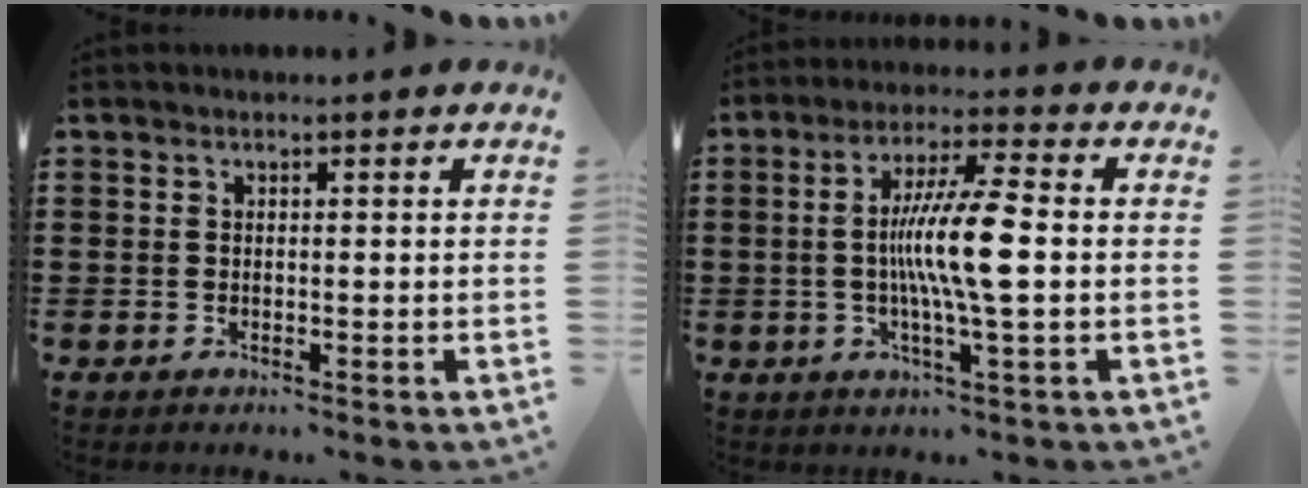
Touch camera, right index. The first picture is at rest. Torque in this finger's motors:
{"motor_torque": [0.66, 0.00, 0.44, 0.21]}